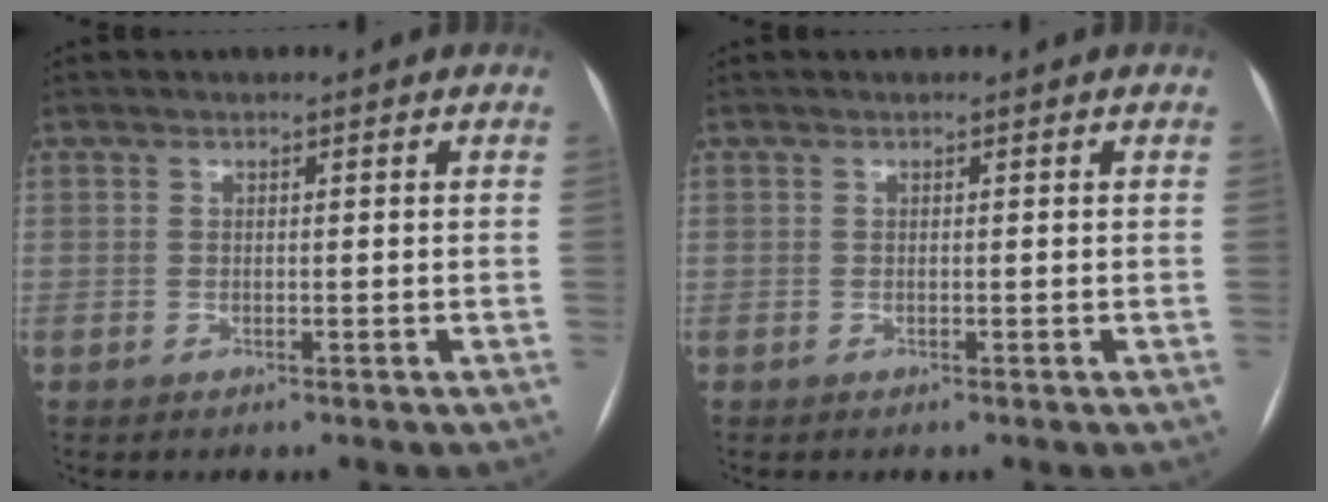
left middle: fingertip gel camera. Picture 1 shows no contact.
{"total": 0.0}